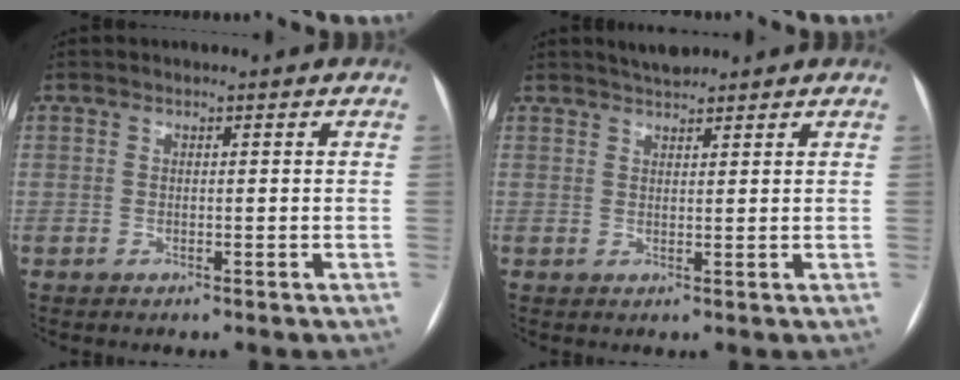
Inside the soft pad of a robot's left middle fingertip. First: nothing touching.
{"total": 2.7, "force": [2.6, 0.5, 0.8], "torque": [-0.014, 0.013, 0.042]}